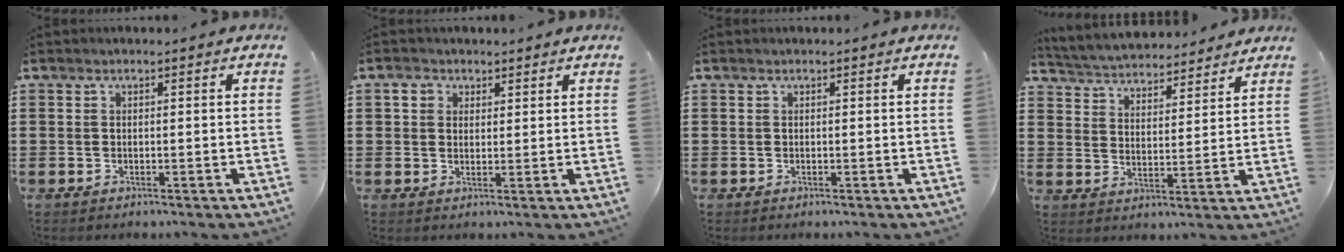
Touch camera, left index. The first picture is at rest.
{"total": 2.8, "force": [1.6, 2.2, 0.8], "torque": [-0.011, 0.002, 0.026]}
{"total": 0.0}
{"total": 4.2, "force": [4.2, 0.1, 0.1], "torque": [-0.025, -0.034, 0.071]}